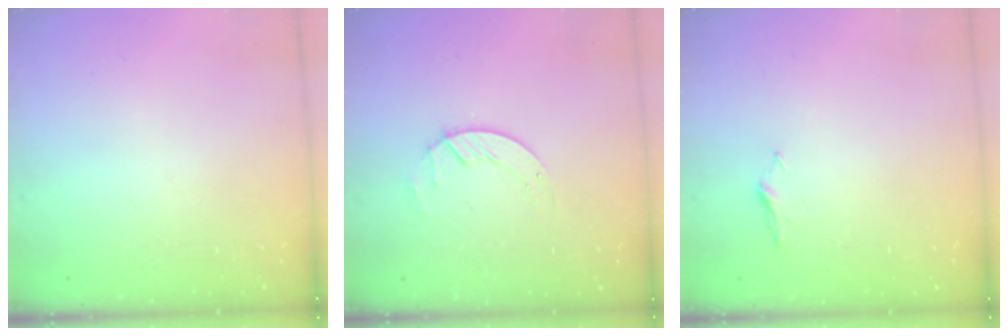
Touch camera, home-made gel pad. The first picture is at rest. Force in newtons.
{"total": 2.6, "press": 2.6, "slide": 0.3}
{"total": 3.7, "press": 3.7, "slide": 0.5}